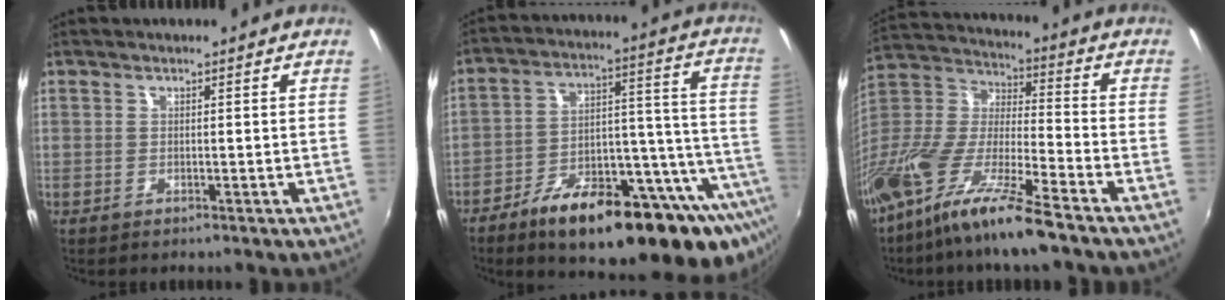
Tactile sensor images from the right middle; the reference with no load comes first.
{"total": 28.4, "force": [-18.4, 8.6, 19.8], "torque": [-0.262, -0.007, -0.259]}
{"total": 20.1, "force": [-13.7, 3.3, 14.4], "torque": [-0.276, -0.024, -0.263]}